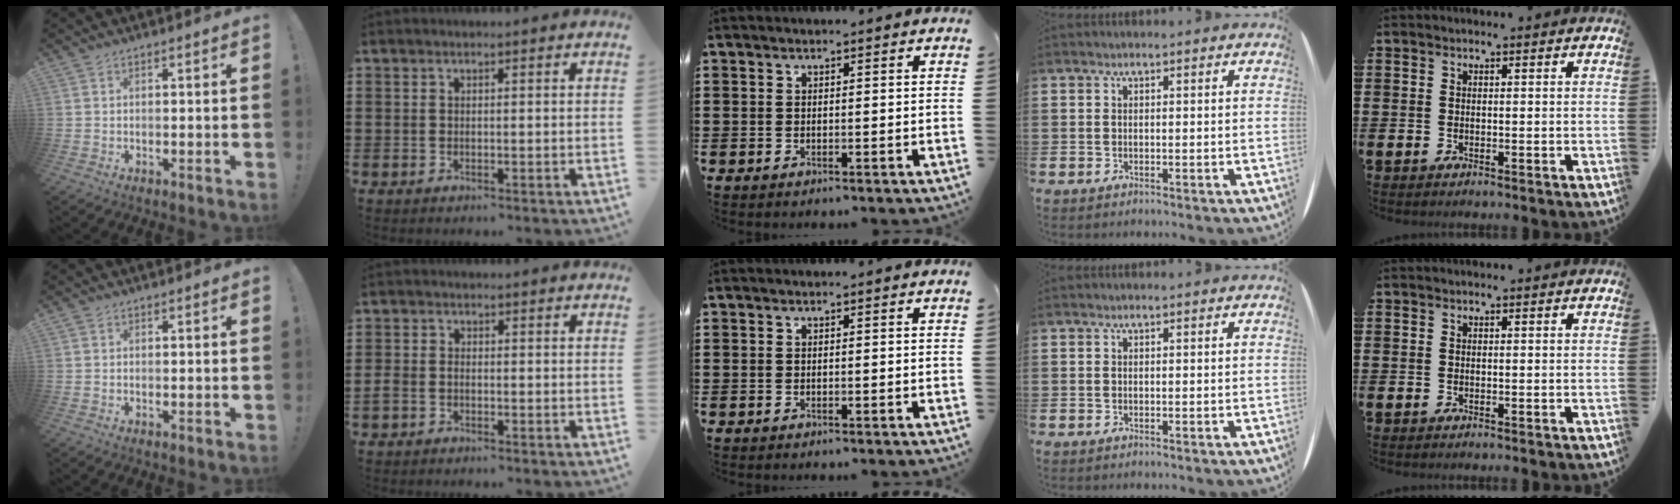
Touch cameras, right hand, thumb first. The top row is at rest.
{"index": {"total": 1.5, "force": [-1.1, 0.8, 0.6], "torque": [-0.016, 0.002, -0.022]}}